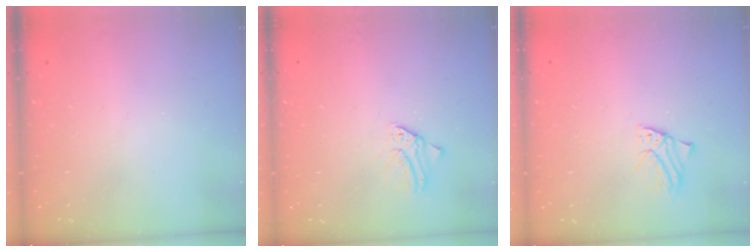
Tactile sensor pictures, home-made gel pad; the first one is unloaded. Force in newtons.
{"total": 0.0}
{"total": 1.6, "press": 1.6, "slide": 0.1}